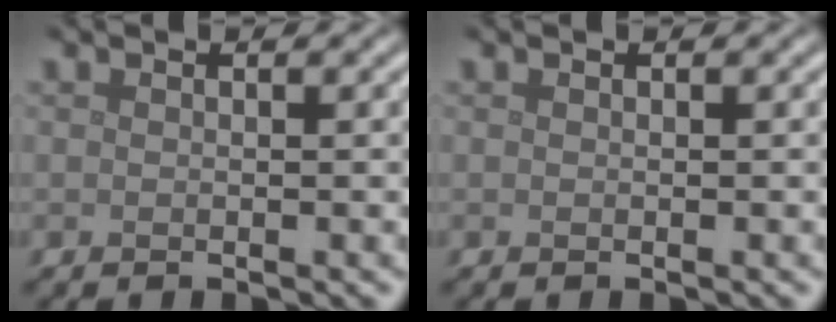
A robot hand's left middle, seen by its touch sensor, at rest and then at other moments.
{"total": 0.0}